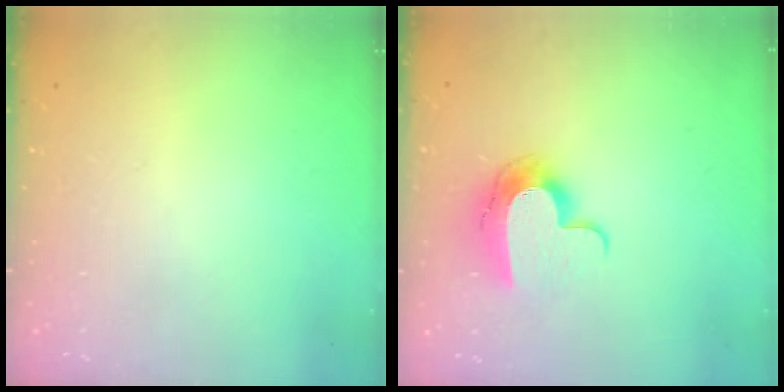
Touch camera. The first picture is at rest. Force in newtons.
{"total": 11.3, "press": 11.3, "slide": 0.2}